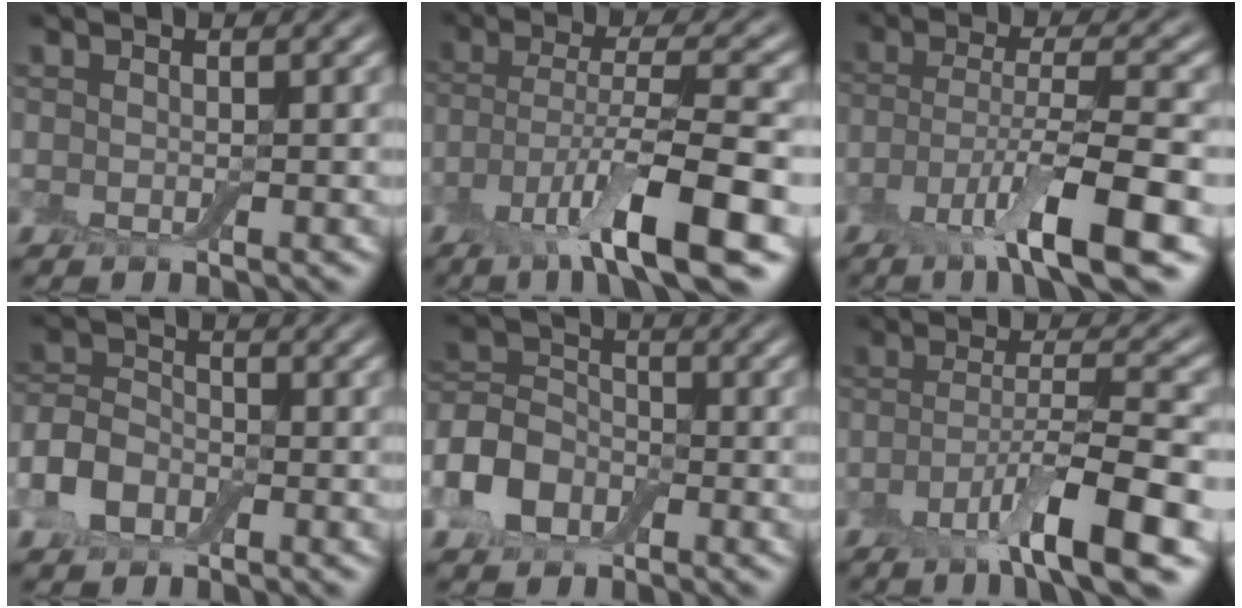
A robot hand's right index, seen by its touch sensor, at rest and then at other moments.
{"total": 9.4, "force": [-4.7, 2.0, 7.9], "torque": [-0.135, 0.000, -0.085]}
{"total": 8.3, "force": [-4.0, 1.6, 7.1], "torque": [-0.123, -0.001, -0.075]}
{"total": 4.2, "force": [-1.9, 2.9, 2.3], "torque": [-0.051, 0.005, -0.049]}
{"total": 5.3, "force": [-2.1, 4.0, 2.8], "torque": [-0.062, 0.005, -0.055]}
{"total": 8.1, "force": [-4.0, 1.5, 6.9], "torque": [-0.112, 0.003, -0.077]}